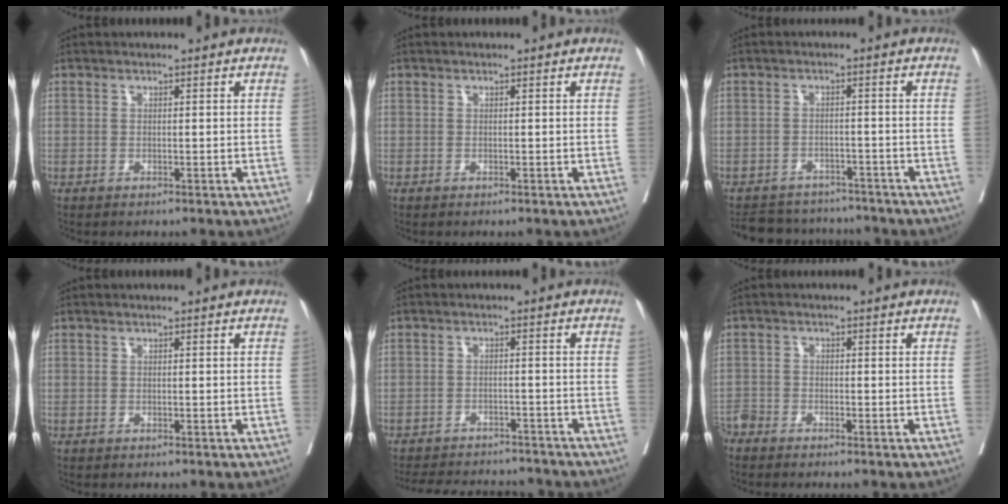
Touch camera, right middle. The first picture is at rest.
{"total": 0.0}
{"total": 9.8, "force": [-9.2, 3.2, 1.6], "torque": [-0.027, 0.011, -0.122]}
{"total": 0.0}
{"total": 13.0, "force": [-12.0, 3.6, 3.4], "torque": [-0.063, 0.008, -0.157]}
{"total": 2.4, "force": [-2.4, 0.3, 0.1], "torque": [0.004, -0.006, -0.049]}